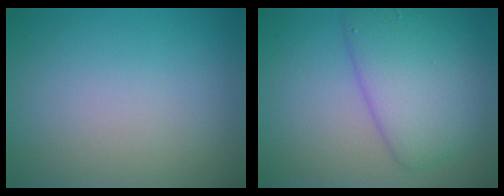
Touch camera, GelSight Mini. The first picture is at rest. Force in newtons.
{"total": 6.1, "press": 6.1, "slide": 0.1}